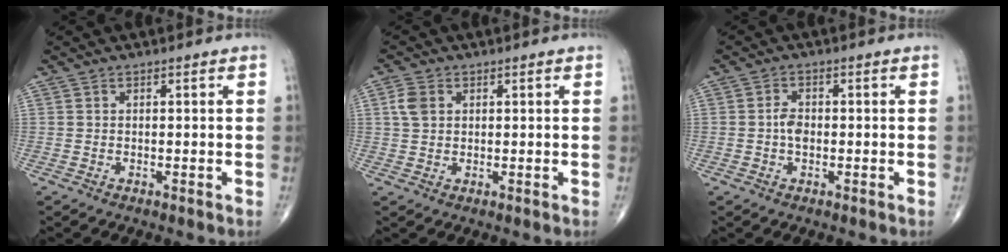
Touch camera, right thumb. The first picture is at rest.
{"total": 3.7, "force": [1.1, 2.7, 2.3], "torque": [-0.045, 0.004, 0.021]}
{"total": 2.7, "force": [-0.4, 1.7, 2.0], "torque": [-0.033, 0.006, -0.012]}